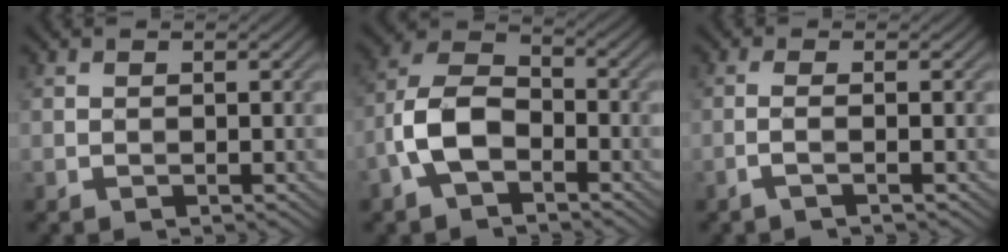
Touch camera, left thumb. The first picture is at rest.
{"total": 7.8, "force": [-3.4, 4.2, 5.5], "torque": [-0.122, 0.012, -0.078]}
{"total": 1.6, "force": [-0.8, -0.3, 1.3], "torque": [-0.031, 0.008, -0.023]}